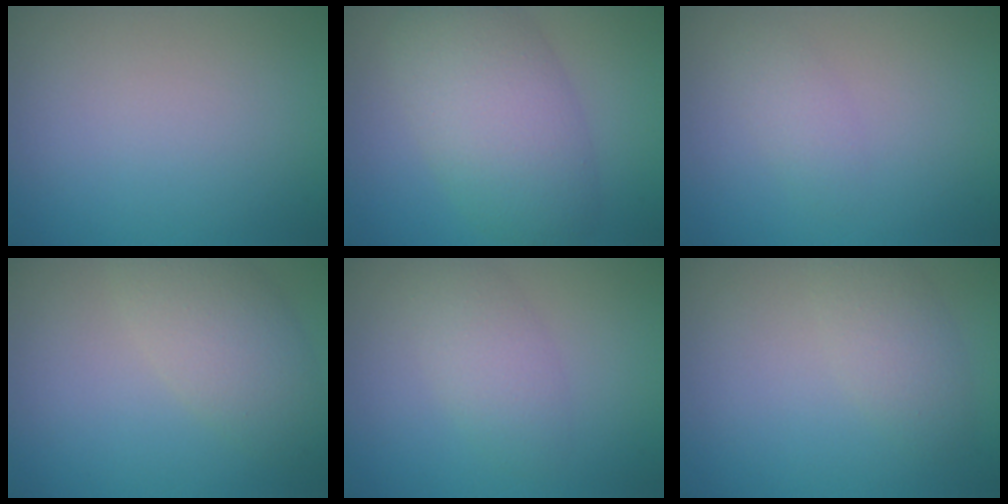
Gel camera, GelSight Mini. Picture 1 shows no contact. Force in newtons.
{"total": 7.2, "press": 7.2, "slide": 0.4}
{"total": 1.4, "press": 1.4, "slide": 0.0}
{"total": 4.6, "press": 4.6, "slide": 0.3}
{"total": 2.7, "press": 2.7, "slide": 0.1}
{"total": 2.7, "press": 2.7, "slide": 0.1}